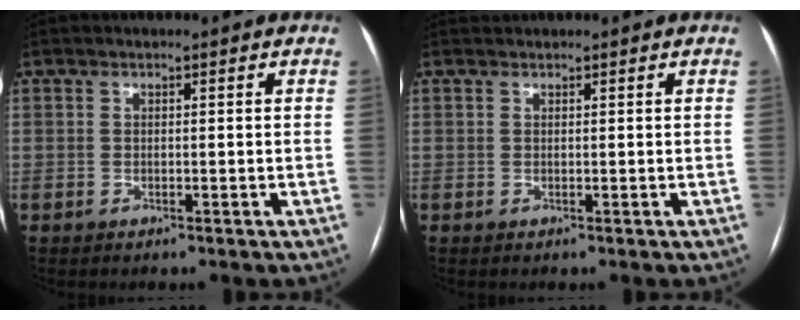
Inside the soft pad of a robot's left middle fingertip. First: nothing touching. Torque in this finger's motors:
{"motor_torque": [0.00, 0.02, 0.00, 0.00]}